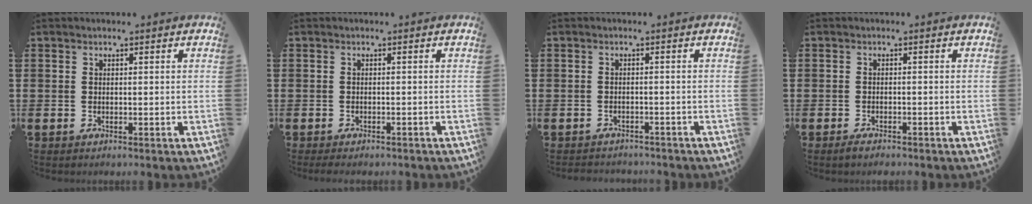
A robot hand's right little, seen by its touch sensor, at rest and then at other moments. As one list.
[{"total": 0.8, "force": [-0.7, 0.2, 0.4], "torque": [-0.008, -0.002, -0.014]}, {"total": 1.1, "force": [-1.1, 0.1, -0.2], "torque": [0.000, -0.001, -0.024]}, {"total": 1.1, "force": [-0.9, 0.3, 0.6], "torque": [-0.012, -0.001, -0.018]}]